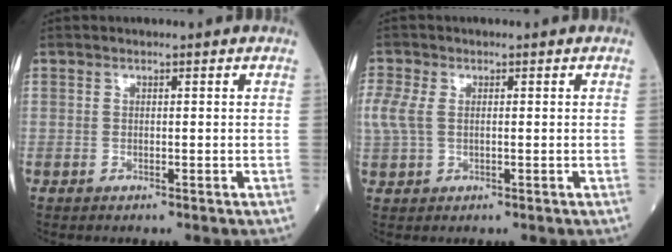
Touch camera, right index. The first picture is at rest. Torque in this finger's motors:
{"motor_torque": [0.54, 0.15, 0.28, 0.09]}